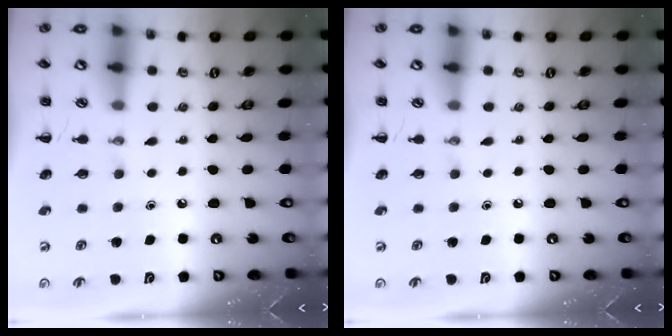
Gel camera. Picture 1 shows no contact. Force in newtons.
{"total": 0.0}